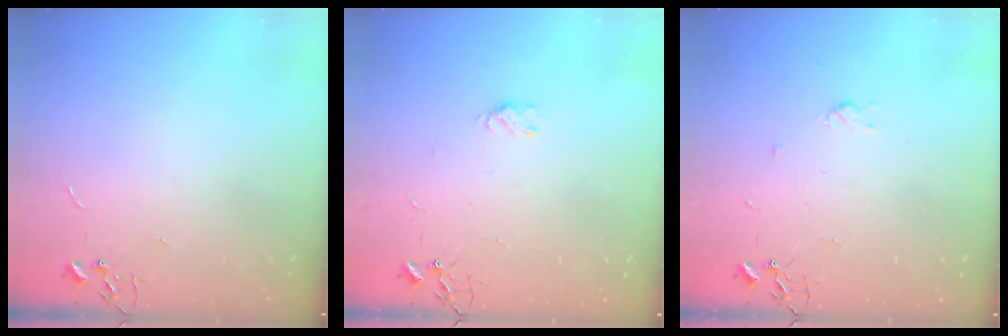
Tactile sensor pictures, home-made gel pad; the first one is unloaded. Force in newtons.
{"total": 2.5, "press": 2.5, "slide": 0.5}
{"total": 3.2, "press": 3.1, "slide": 0.6}